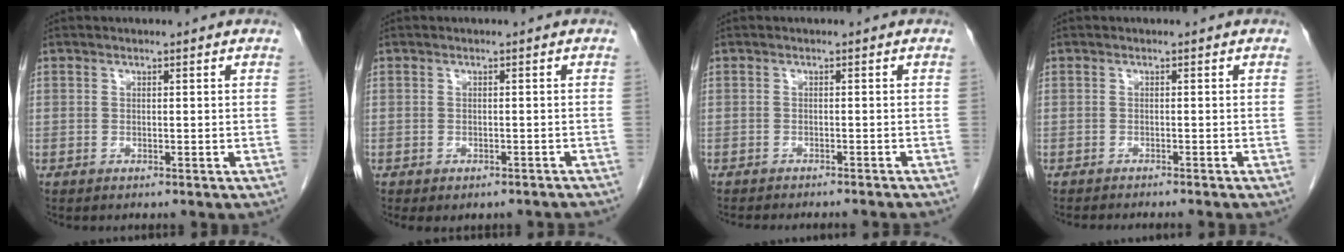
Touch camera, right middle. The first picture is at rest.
{"total": 5.0, "force": [-4.2, 2.0, 1.9], "torque": [-0.017, 0.005, -0.045]}
{"total": 9.7, "force": [-8.8, 1.1, 3.9], "torque": [-0.036, -0.013, -0.103]}
{"total": 6.1, "force": [-5.5, 0.2, 2.7], "torque": [-0.021, -0.009, -0.075]}